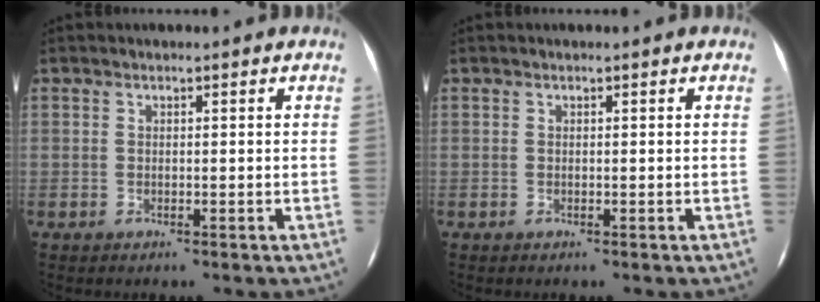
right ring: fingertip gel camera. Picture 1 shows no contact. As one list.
[{"total": 0.0}]